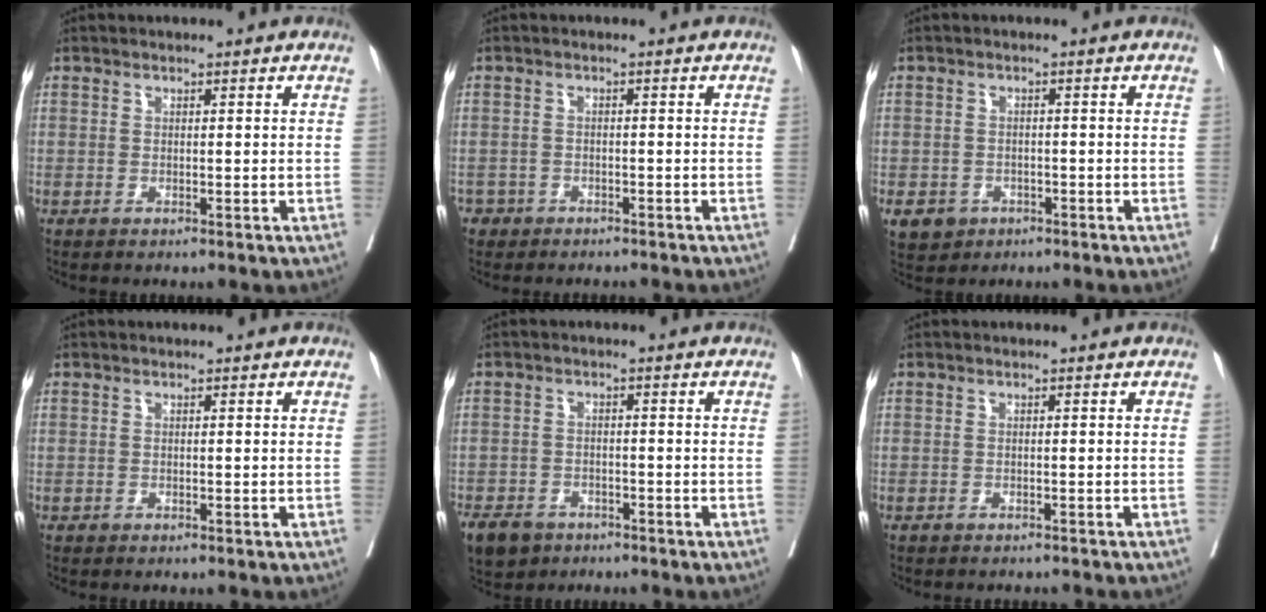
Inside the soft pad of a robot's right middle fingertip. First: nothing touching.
{"total": 3.5, "force": [-2.9, 2.0, 0.0], "torque": [-0.004, 0.007, -0.041]}
{"total": 5.0, "force": [-2.6, 4.1, 1.1], "torque": [-0.016, 0.006, -0.033]}
{"total": 0.0}
{"total": 6.6, "force": [-4.6, 4.2, 2.2], "torque": [-0.042, 0.001, -0.073]}
{"total": 2.6, "force": [-2.4, 0.8, 0.5], "torque": [-0.009, -0.002, -0.029]}